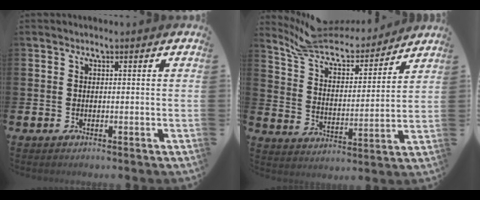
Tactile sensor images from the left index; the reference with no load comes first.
{"total": 9.1, "force": [8.4, 2.9, 2.0], "torque": [-0.082, -0.066, 0.147]}